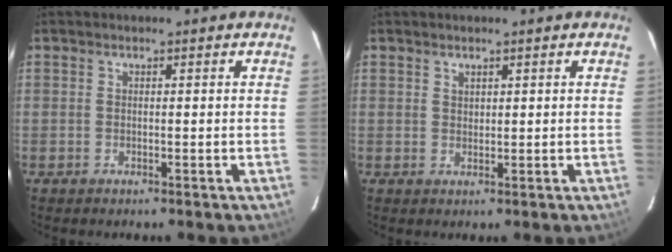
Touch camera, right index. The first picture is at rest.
{"total": 2.3, "force": [1.2, 1.8, 0.7], "torque": [-0.005, 0.004, 0.023]}